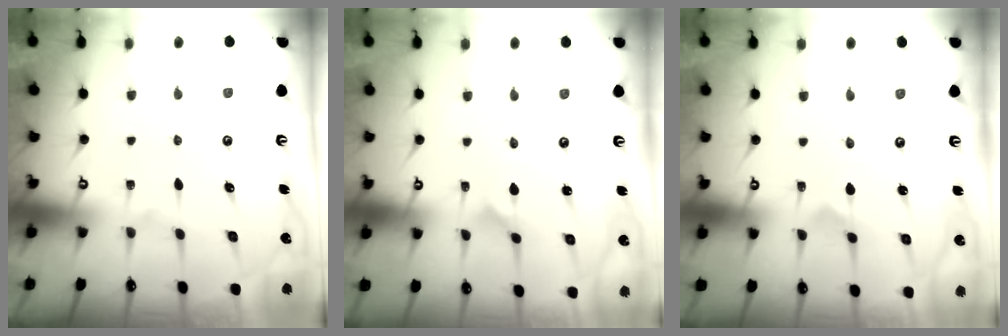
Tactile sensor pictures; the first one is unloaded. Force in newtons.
{"total": 1.1, "press": 1.1, "slide": 0.1}
{"total": 0.8, "press": 0.8, "slide": 0.1}